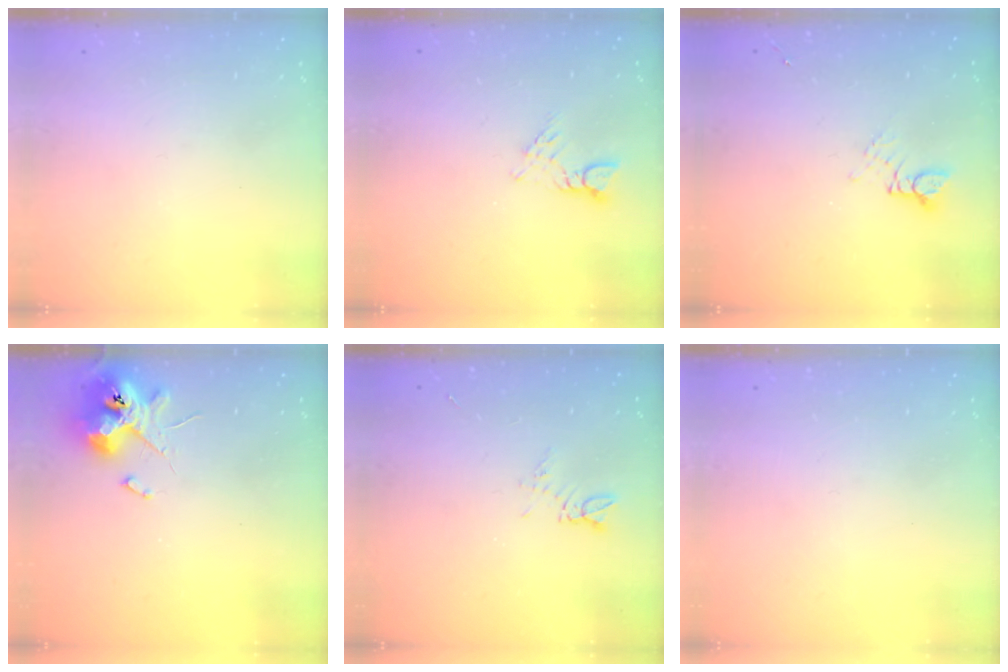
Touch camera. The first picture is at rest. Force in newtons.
{"total": 2.8, "press": 2.8, "slide": 0.3}
{"total": 2.7, "press": 2.6, "slide": 0.2}
{"total": 12.0, "press": 11.8, "slide": 1.6}
{"total": 5.4, "press": 5.3, "slide": 0.7}
{"total": 0.0}